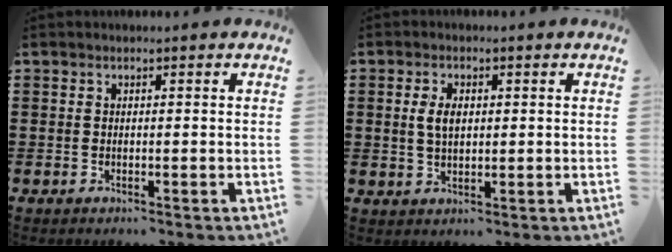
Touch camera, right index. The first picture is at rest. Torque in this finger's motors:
{"motor_torque": [0.04, 0.03, 0.23, 0.09]}